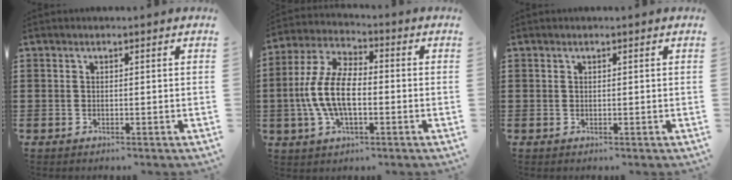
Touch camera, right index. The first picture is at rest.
{"total": 9.8, "force": [-1.8, 4.6, 8.4], "torque": [-0.202, -0.007, -0.040]}
{"total": 0.0}